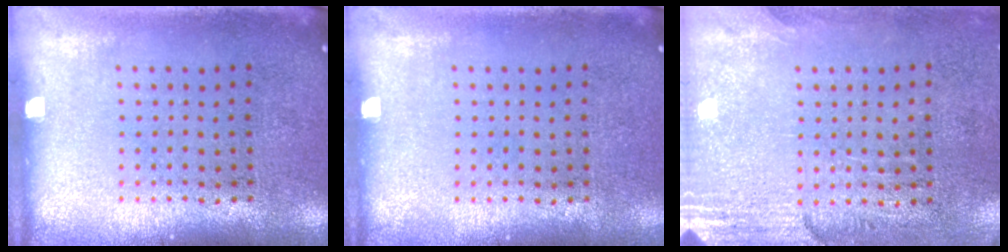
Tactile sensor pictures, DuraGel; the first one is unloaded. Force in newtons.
{"total": 0.0}
{"total": 2.8, "press": 2.5, "slide": 1.4}